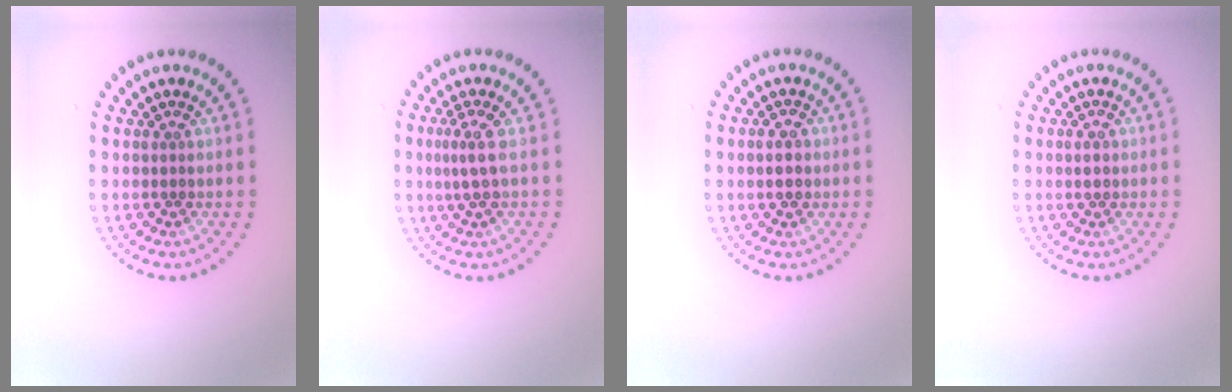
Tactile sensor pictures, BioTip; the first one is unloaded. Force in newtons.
{"total": 2.1, "press": 1.4, "slide": 1.6}
{"total": 2.3, "press": 2.3, "slide": 0.1}
{"total": 1.0, "press": 0.9, "slide": 0.2}